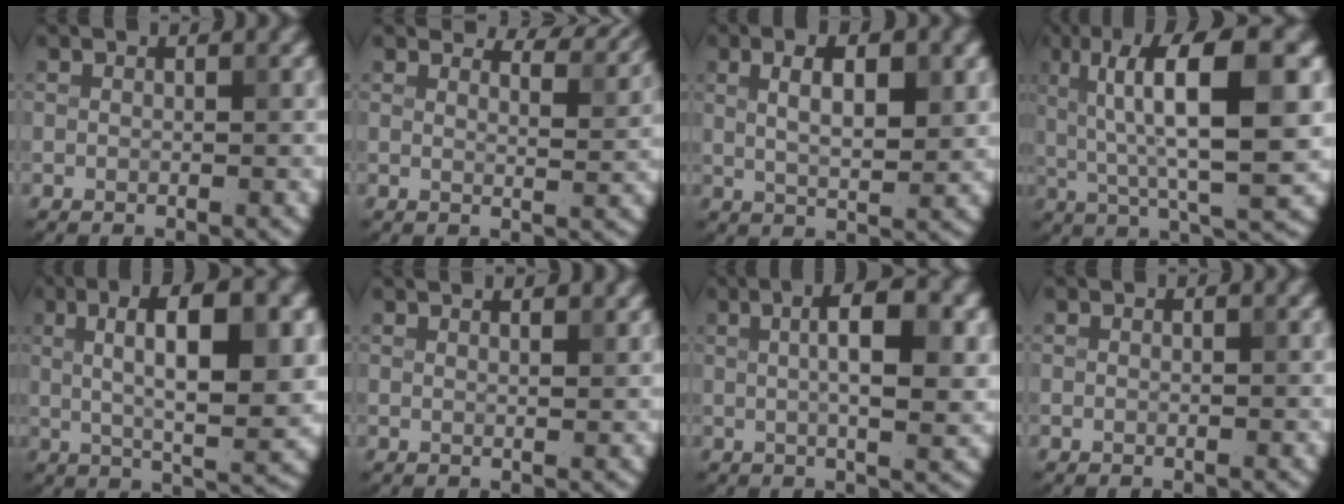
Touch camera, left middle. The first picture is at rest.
{"total": 5.6, "force": [5.2, 0.8, 1.8], "torque": [-0.030, 0.009, 0.057]}
{"total": 5.0, "force": [1.6, 1.8, 4.4], "torque": [-0.077, 0.001, 0.029]}
{"total": 10.7, "force": [2.3, 2.5, 10.1], "torque": [-0.160, 0.009, 0.042]}
{"total": 9.8, "force": [2.0, 2.8, 9.2], "torque": [-0.132, 0.005, 0.030]}
{"total": 3.9, "force": [2.8, 1.6, 2.3], "torque": [0.001, 0.029, 0.002]}
{"total": 6.1, "force": [1.2, 1.6, 5.8], "torque": [-0.084, 0.010, 0.018]}
{"total": 0.0}